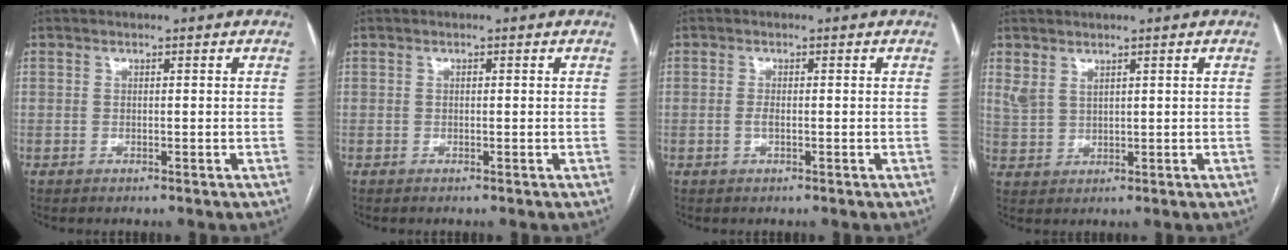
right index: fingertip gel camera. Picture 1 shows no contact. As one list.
[{"total": 0.5, "force": [0.5, 0.2, 0.0], "torque": [-0.003, 0.000, 0.006]}, {"total": 0.8, "force": [-0.1, 0.2, 0.8], "torque": [-0.021, 0.001, -0.004]}, {"total": 3.0, "force": [2.5, 1.3, 1.1], "torque": [-0.036, 0.009, 0.062]}]